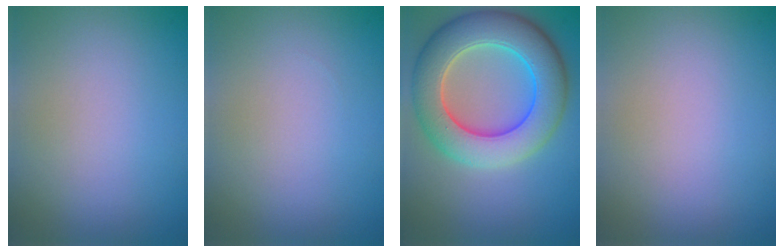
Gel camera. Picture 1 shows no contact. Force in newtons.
{"total": 0.0}
{"total": 9.2, "press": 9.2, "slide": 0.4}
{"total": 0.0}